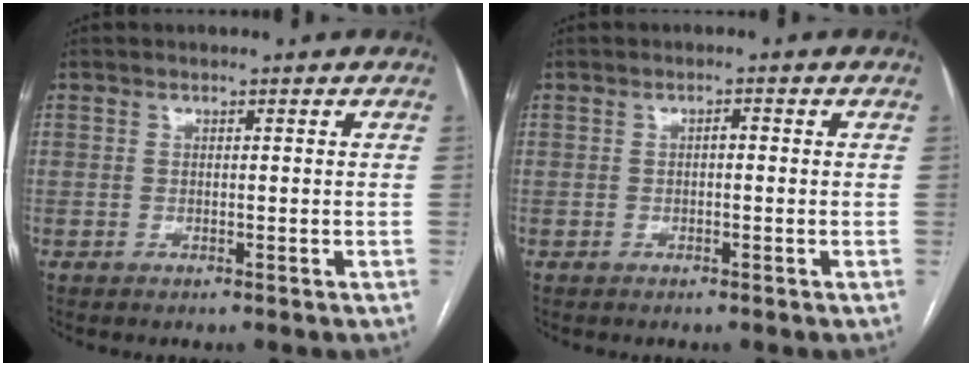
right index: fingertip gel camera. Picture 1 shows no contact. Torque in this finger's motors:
{"motor_torque": [0.36, 0.05, 0.08, 0.02]}